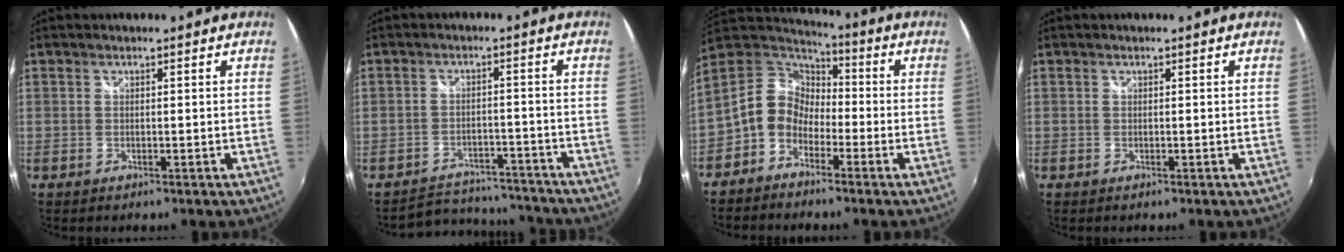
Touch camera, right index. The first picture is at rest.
{"total": 11.1, "force": [-10.1, 4.4, 1.5], "torque": [-0.044, 0.028, -0.128]}
{"total": 7.6, "force": [-3.6, 6.1, 2.8], "torque": [-0.062, 0.026, -0.084]}
{"total": 0.0}